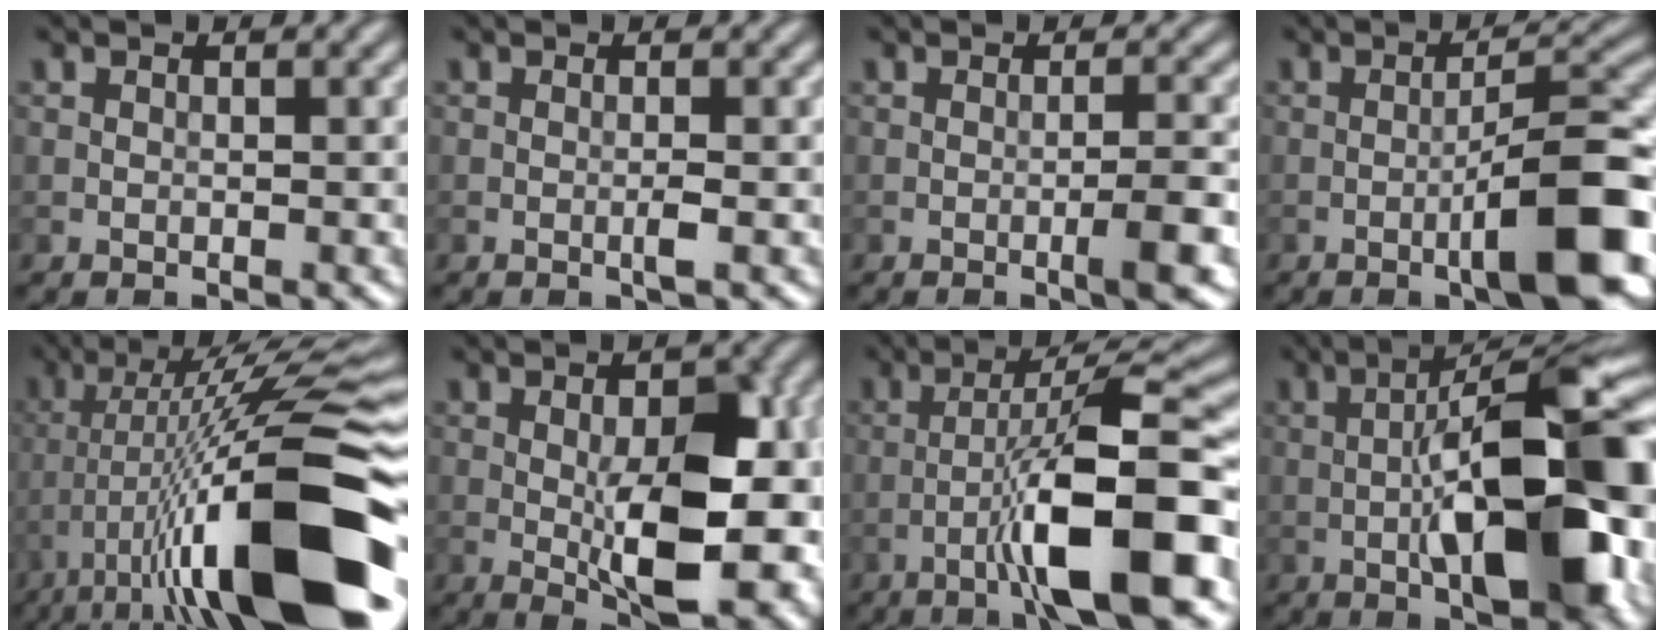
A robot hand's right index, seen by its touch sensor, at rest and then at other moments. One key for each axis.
{"total": 0.9, "fx": -0.1, "fy": 0.0, "fz": 0.9, "tx": -0.017, "ty": -0.001, "tz": -0.004}
{"total": 3.0, "fx": -0.8, "fy": 0.5, "fz": 2.9, "tx": -0.039, "ty": 0.005, "tz": -0.017}
{"total": 8.8, "fx": -2.9, "fy": 1.8, "fz": 8.1, "tx": -0.112, "ty": 0.011, "tz": -0.048}
{"total": 16.3, "fx": -5.1, "fy": 3.1, "fz": 15.2, "tx": -0.237, "ty": 0.023, "tz": -0.080}
{"total": 8.7, "fx": -0.8, "fy": 3.2, "fz": 8.0, "tx": -0.123, "ty": -0.005, "tz": -0.008}
{"total": 11.4, "fx": -4.1, "fy": 2.1, "fz": 10.4, "tx": -0.166, "ty": 0.018, "tz": -0.067}
{"total": 14.4, "fx": -1.9, "fy": 4.8, "fz": 13.5, "tx": -0.180, "ty": 0.019, "tz": -0.038}